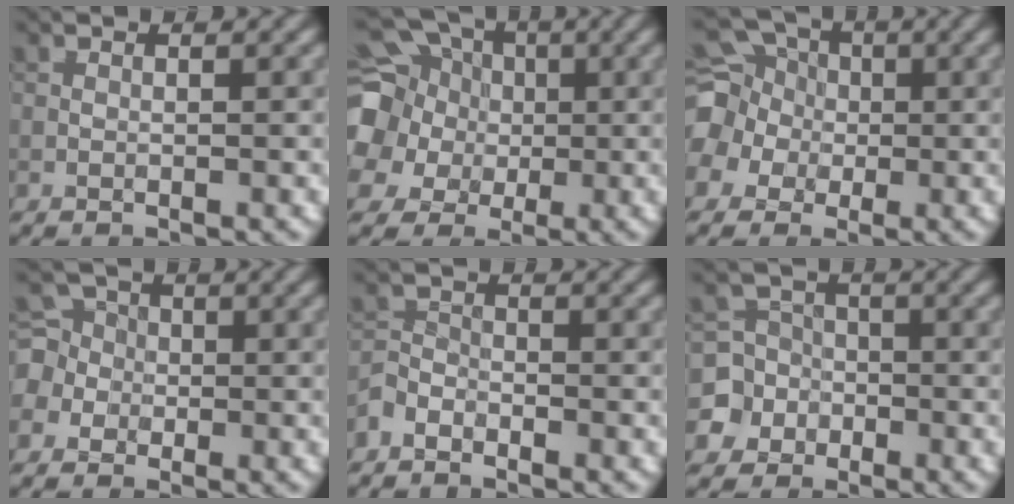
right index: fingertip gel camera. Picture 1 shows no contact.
{"total": 15.0, "force": [2.9, 13.4, 6.1], "torque": [-0.172, 0.018, 0.025]}
{"total": 9.8, "force": [0.9, 8.9, 4.1], "torque": [-0.109, 0.023, -0.024]}
{"total": 5.7, "force": [-0.5, 5.5, 1.5], "torque": [-0.027, 0.026, -0.046]}
{"total": 1.8, "force": [-1.5, 1.0, 0.3], "torque": [-0.004, 0.005, -0.037]}
{"total": 6.3, "force": [-2.6, 5.7, 0.3], "torque": [-0.001, 0.001, -0.067]}